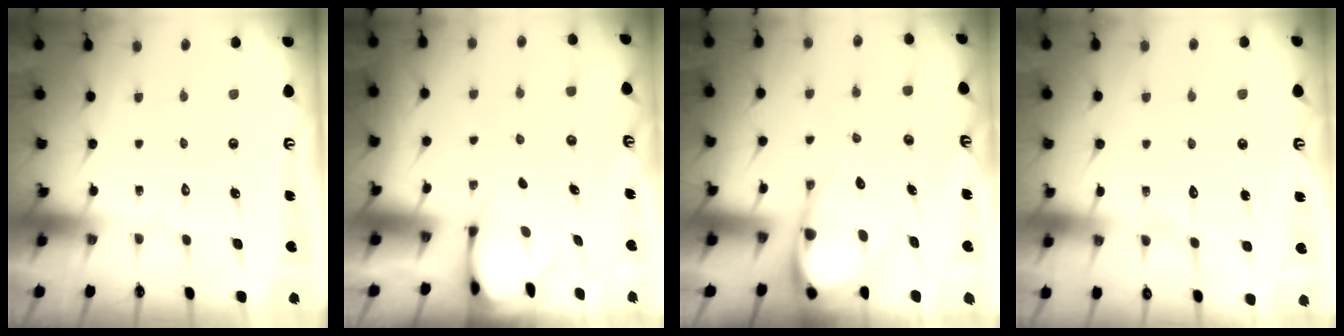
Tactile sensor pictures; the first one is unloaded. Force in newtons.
{"total": 2.4, "press": 2.4, "slide": 0.3}
{"total": 10.0, "press": 9.9, "slide": 0.9}
{"total": 8.7, "press": 8.6, "slide": 0.7}